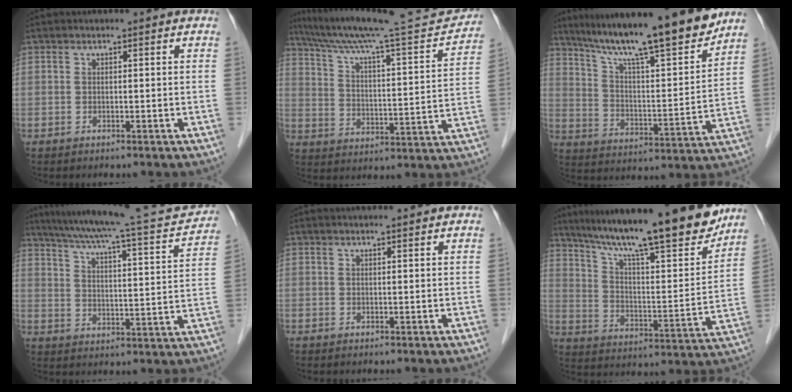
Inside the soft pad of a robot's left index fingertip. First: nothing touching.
{"total": 21.8, "force": [20.3, 0.1, 8.0], "torque": [-0.132, -0.034, 0.291]}
{"total": 18.7, "force": [16.0, 0.5, 9.7], "torque": [-0.158, -0.005, 0.255]}
{"total": 20.8, "force": [19.0, 0.7, 8.4], "torque": [-0.135, -0.023, 0.256]}
{"total": 2.4, "force": [2.2, 0.0, 0.8], "torque": [-0.009, 0.013, 0.028]}
{"total": 22.9, "force": [19.1, 2.2, 12.5], "torque": [-0.209, -0.013, 0.289]}